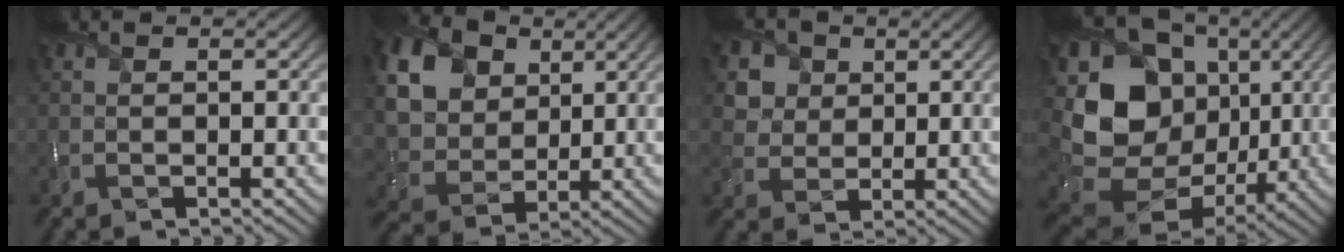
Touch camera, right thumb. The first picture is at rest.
{"total": 18.8, "force": [7.9, 14.3, 9.4], "torque": [-0.277, 0.025, 0.166]}
{"total": 5.9, "force": [2.6, 4.8, 2.0], "torque": [-0.080, -0.006, 0.044]}
{"total": 16.8, "force": [1.2, 13.9, 9.4], "torque": [-0.223, -0.021, 0.028]}